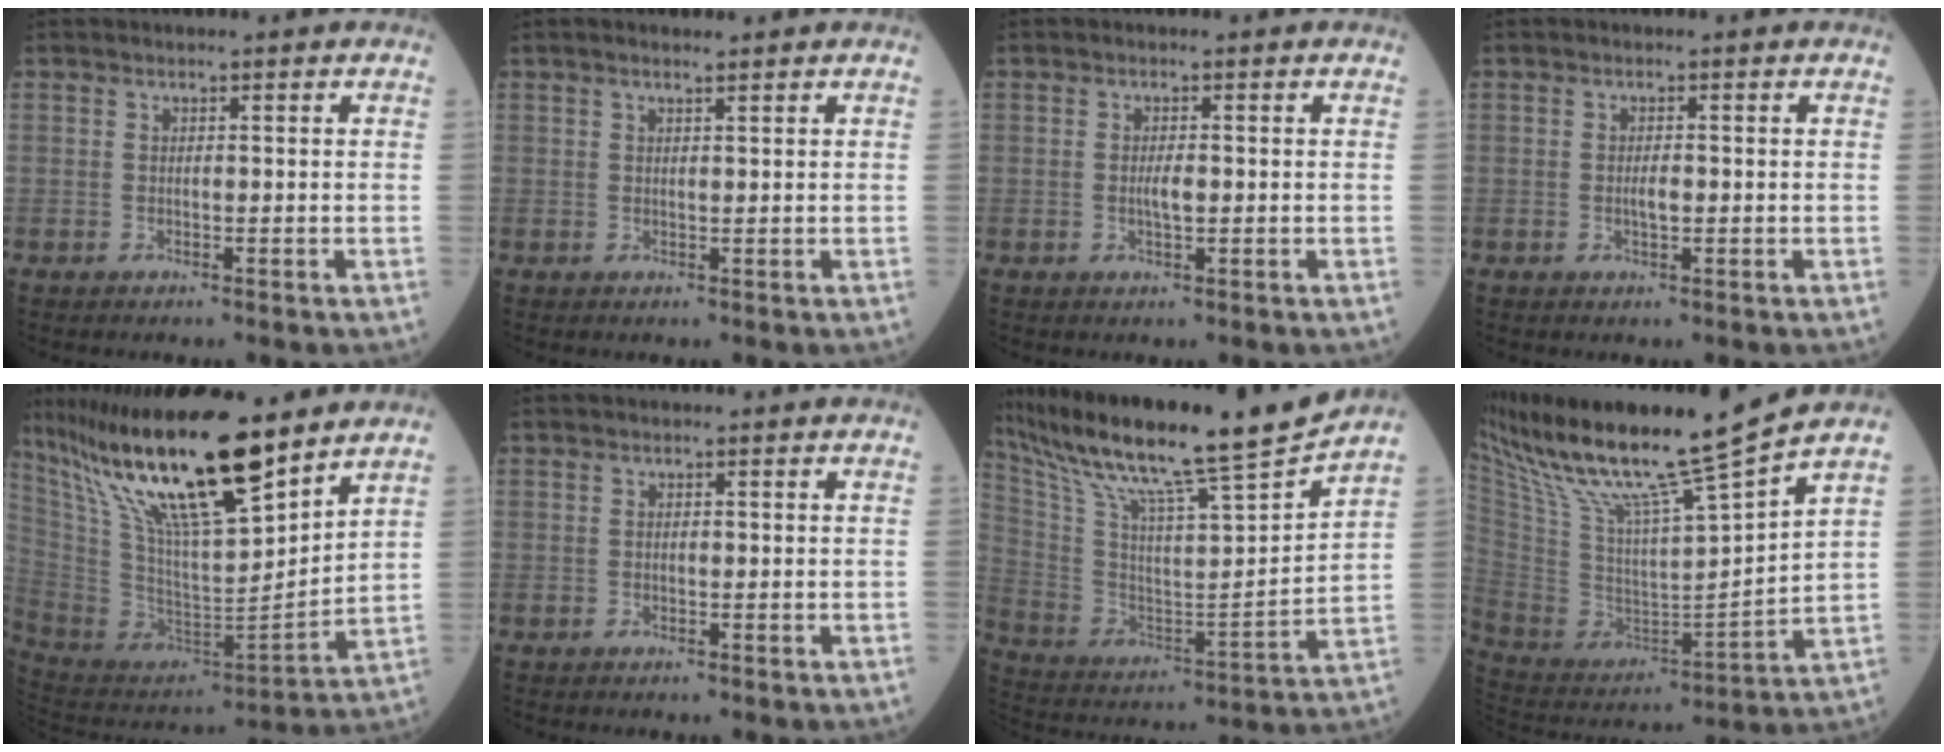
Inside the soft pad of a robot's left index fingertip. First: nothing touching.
{"total": 1.8, "force": [1.4, 0.2, 1.1], "torque": [-0.021, 0.012, 0.023]}
{"total": 1.8, "force": [-0.2, 0.4, 1.7], "torque": [-0.036, -0.001, -0.003]}
{"total": 1.4, "force": [-0.2, 0.4, 1.3], "torque": [-0.028, -0.002, -0.004]}
{"total": 24.1, "force": [17.0, 4.1, 16.5], "torque": [-0.317, -0.001, 0.312]}
{"total": 0.0}
{"total": 21.8, "force": [18.5, -0.8, 11.5], "torque": [-0.222, -0.022, 0.311]}
{"total": 22.0, "force": [17.3, -0.8, 13.5], "torque": [-0.248, -0.020, 0.312]}